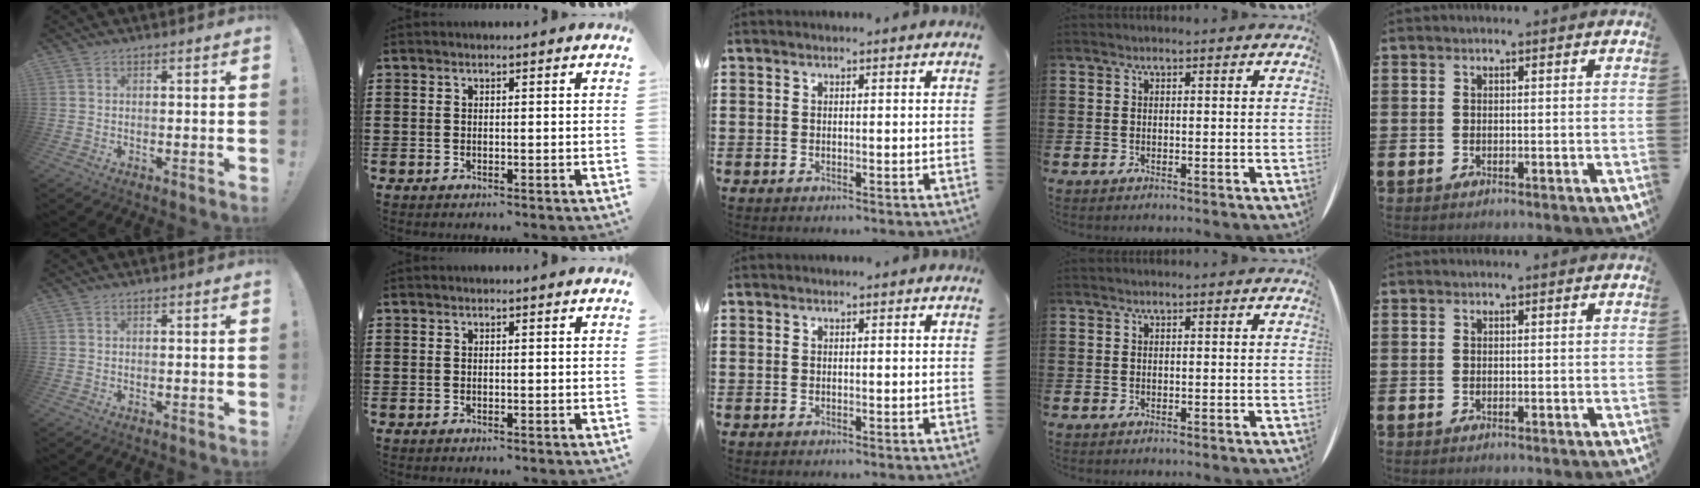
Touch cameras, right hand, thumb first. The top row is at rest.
{}